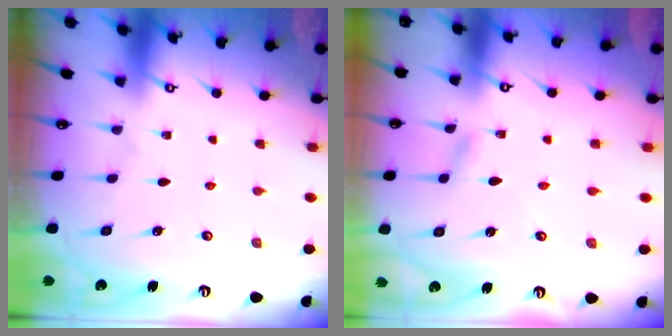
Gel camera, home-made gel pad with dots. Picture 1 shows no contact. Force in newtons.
{"total": 1.1, "press": 1.1, "slide": 0.1}